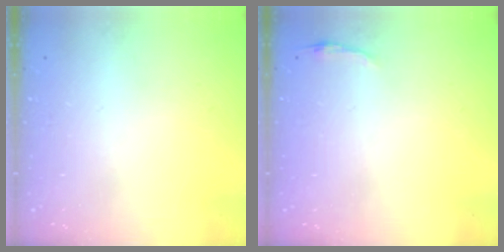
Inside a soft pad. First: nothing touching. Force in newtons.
{"total": 2.9, "press": 2.8, "slide": 0.7}